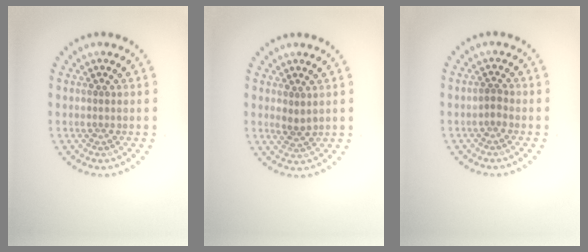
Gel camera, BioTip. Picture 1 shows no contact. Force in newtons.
{"total": 1.5, "press": 1.2, "slide": 0.8}
{"total": 0.8, "press": 0.7, "slide": 0.3}